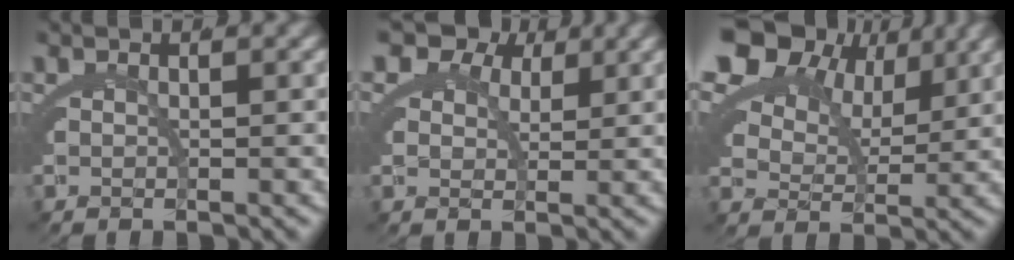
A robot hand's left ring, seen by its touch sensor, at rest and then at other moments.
{"total": 8.2, "force": [3.8, 6.1, 4.0], "torque": [-0.080, -0.004, 0.058]}
{"total": 9.0, "force": [4.5, 5.8, 5.2], "torque": [-0.108, 0.005, 0.074]}